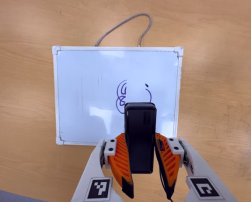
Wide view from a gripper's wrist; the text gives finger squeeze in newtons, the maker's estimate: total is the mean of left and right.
{"total": 8.3, "left": 5.7, "right": 10.9}